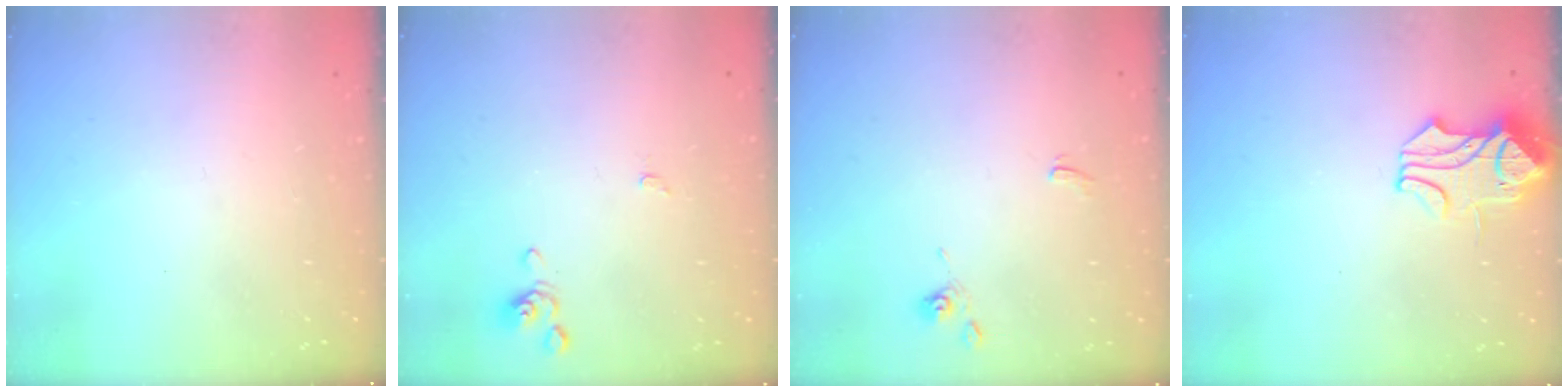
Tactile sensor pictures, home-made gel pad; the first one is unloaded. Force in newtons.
{"total": 0.0}
{"total": 0.6, "press": 0.5, "slide": 0.3}
{"total": 0.9, "press": 0.7, "slide": 0.5}